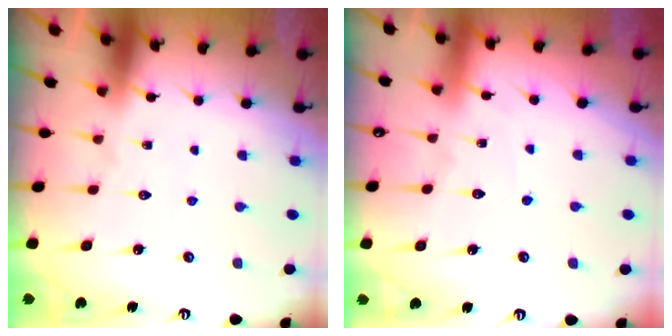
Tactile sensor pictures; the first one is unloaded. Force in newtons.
{"total": 5.1, "press": 5.1, "slide": 0.5}